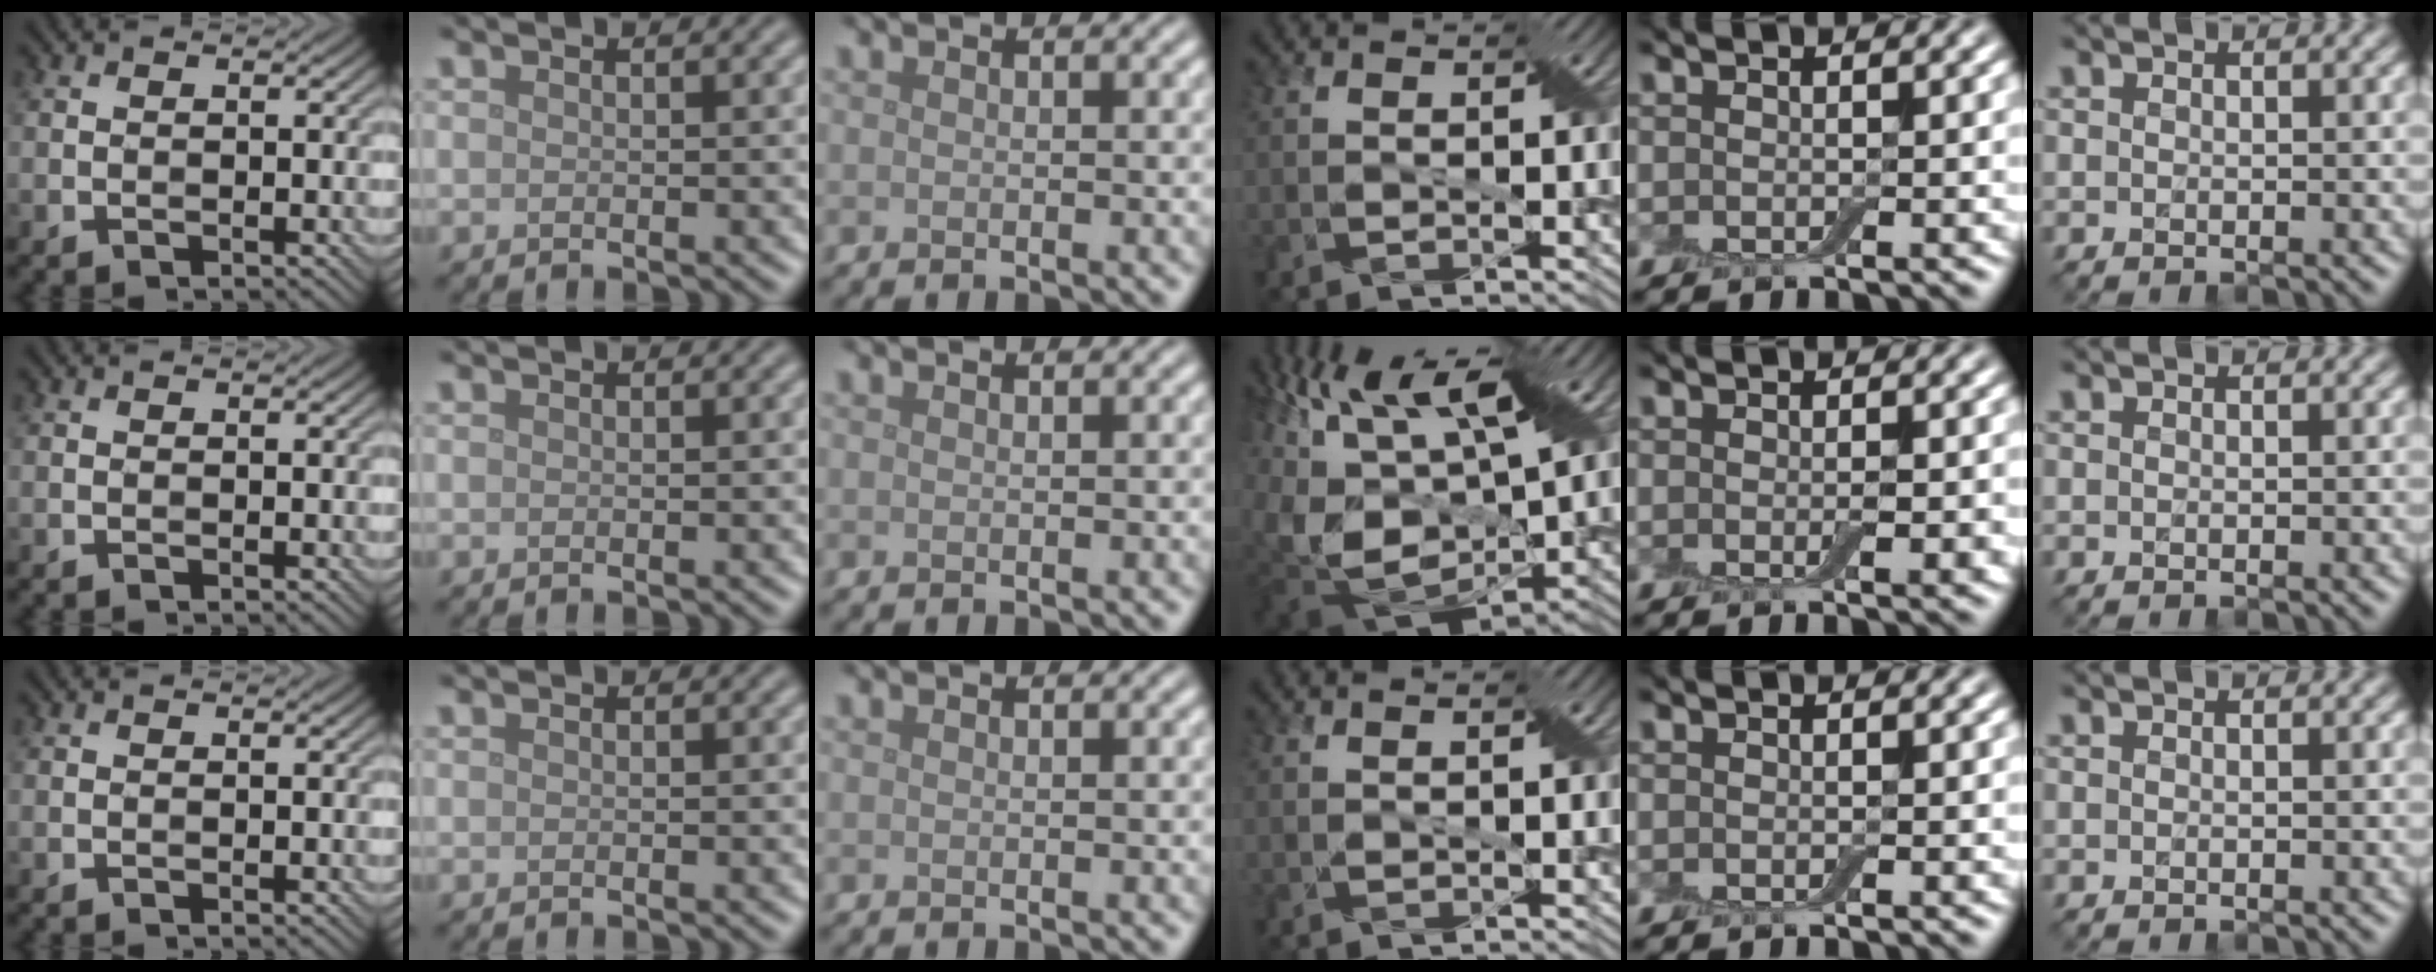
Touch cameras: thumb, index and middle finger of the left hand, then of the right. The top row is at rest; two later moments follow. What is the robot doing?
{"motion": "insert", "object": "backpack"}